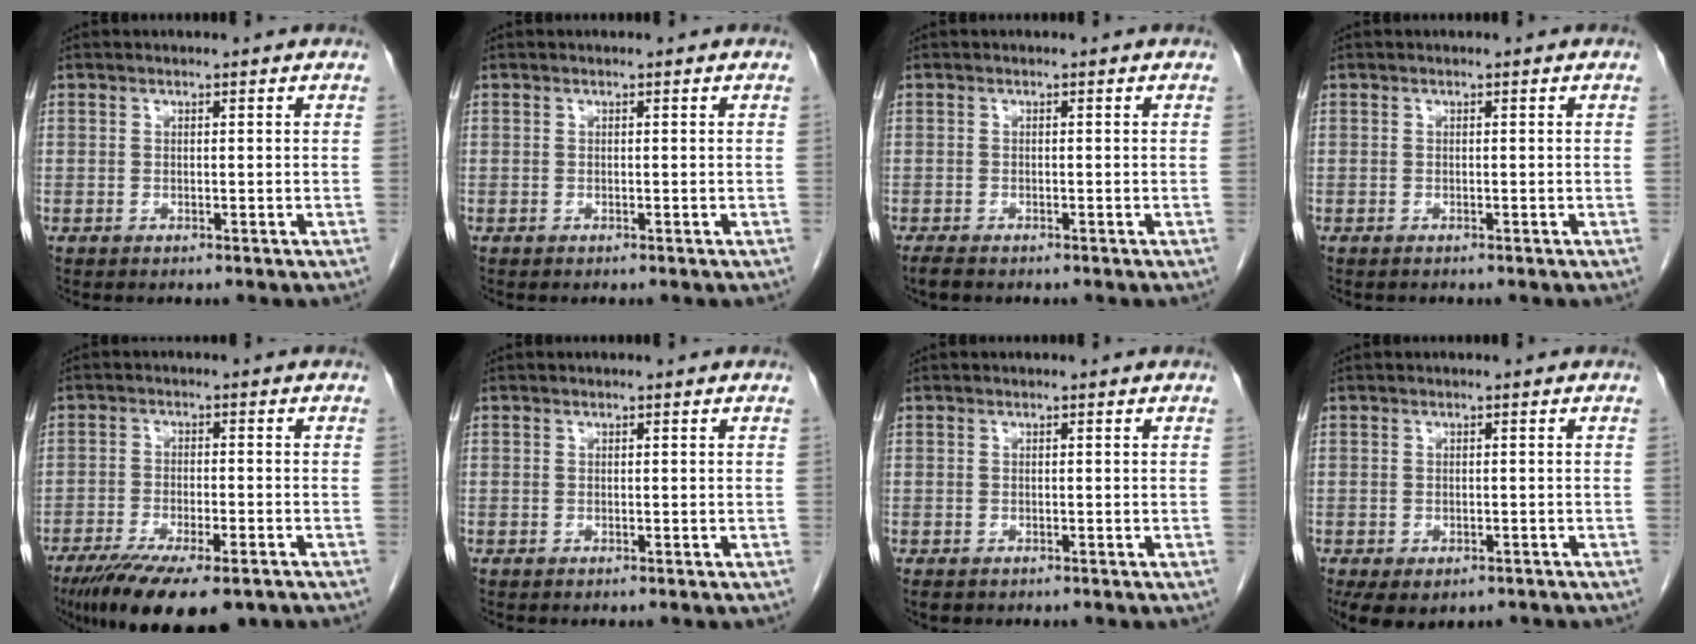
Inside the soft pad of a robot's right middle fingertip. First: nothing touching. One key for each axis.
{"total": 0.0}
{"total": 1.7, "fx": -1.4, "fy": 0.6, "fz": 0.9, "tx": -0.022, "ty": -0.004, "tz": -0.021}
{"total": 0.0}
{"total": 14.4, "fx": -10.3, "fy": 3.5, "fz": 9.4, "tx": -0.152, "ty": -0.028, "tz": -0.159}
{"total": 0.0}
{"total": 1.1, "fx": -0.8, "fy": 0.7, "fz": 0.4, "tx": -0.008, "ty": 0.000, "tz": -0.008}
{"total": 5.8, "fx": -3.7, "fy": 3.5, "fz": 2.7, "tx": -0.042, "ty": -0.005, "tz": -0.049}